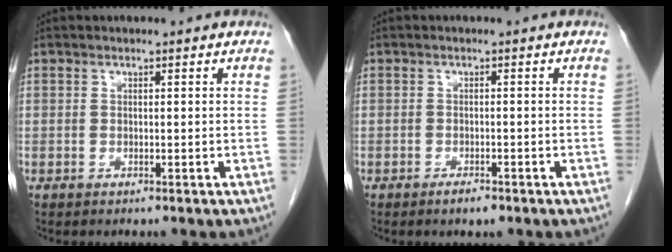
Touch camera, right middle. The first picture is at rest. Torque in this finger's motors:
{"motor_torque": [0.49, -0.29, 0.04, 0.02]}